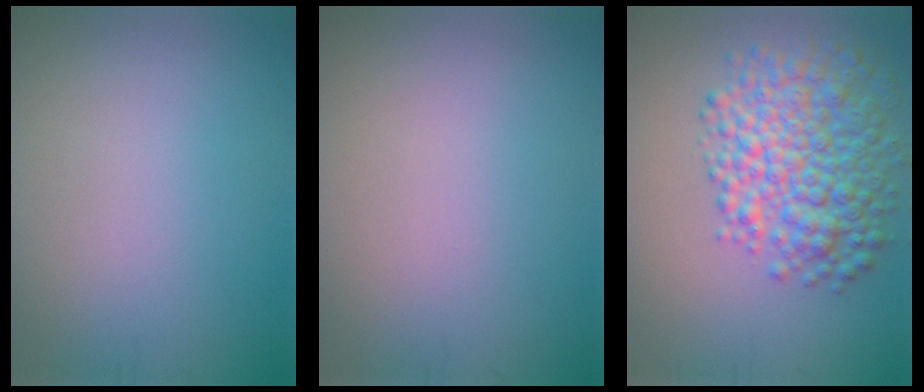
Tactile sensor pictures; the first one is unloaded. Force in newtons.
{"total": 0.0}
{"total": 7.1, "press": 7.1, "slide": 0.1}